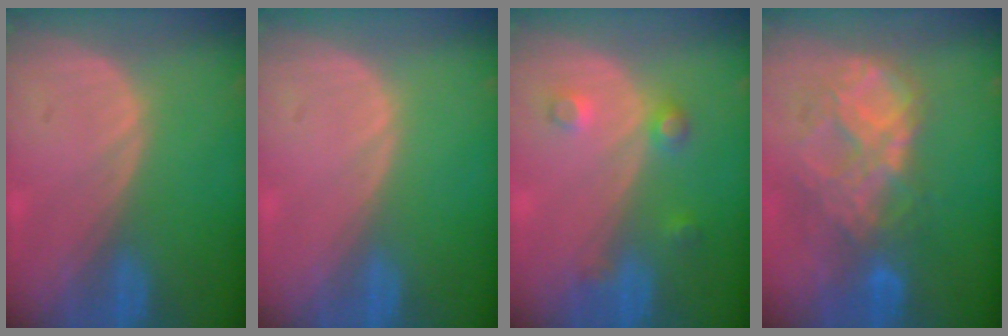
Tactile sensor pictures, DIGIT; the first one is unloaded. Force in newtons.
{"total": 0.0}
{"total": 3.6, "press": 3.3, "slide": 1.3}
{"total": 9.0, "press": 7.7, "slide": 4.6}